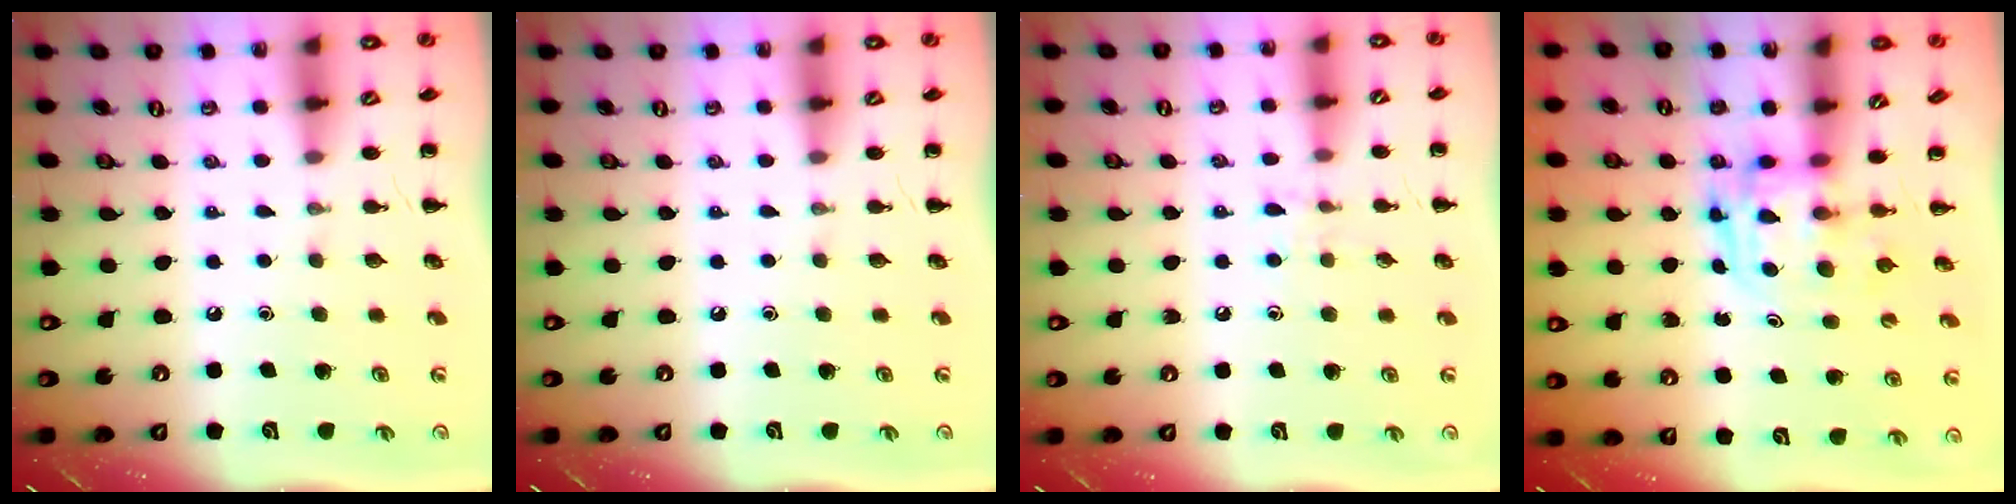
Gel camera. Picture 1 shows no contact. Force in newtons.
{"total": 0.0}
{"total": 5.6, "press": 5.3, "slide": 1.6}
{"total": 3.2, "press": 3.1, "slide": 0.5}